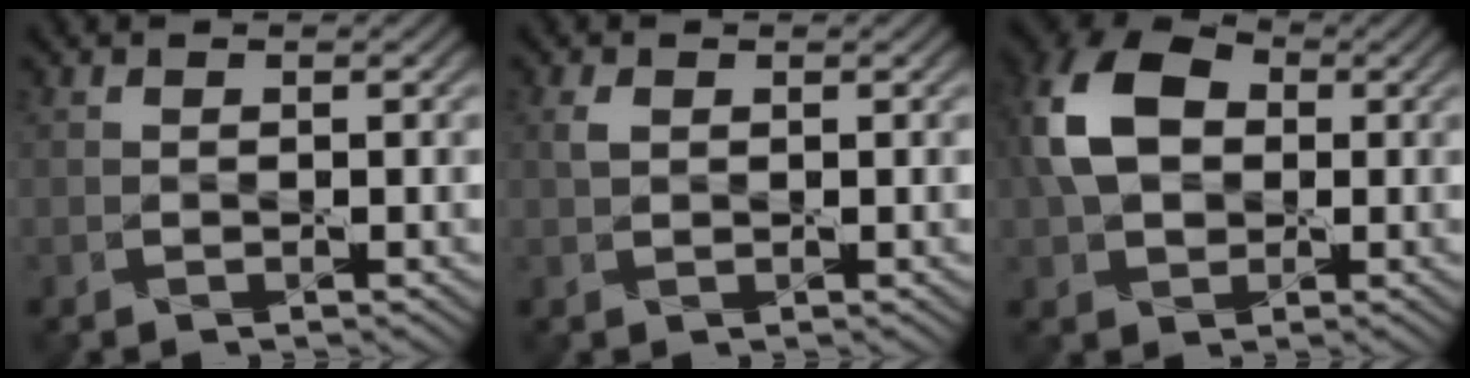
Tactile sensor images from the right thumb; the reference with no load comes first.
{"total": 1.3, "force": [0.5, 0.8, 0.9], "torque": [-0.025, 0.002, 0.009]}
{"total": 11.0, "force": [1.4, 7.8, 7.6], "torque": [-0.192, 0.020, 0.012]}